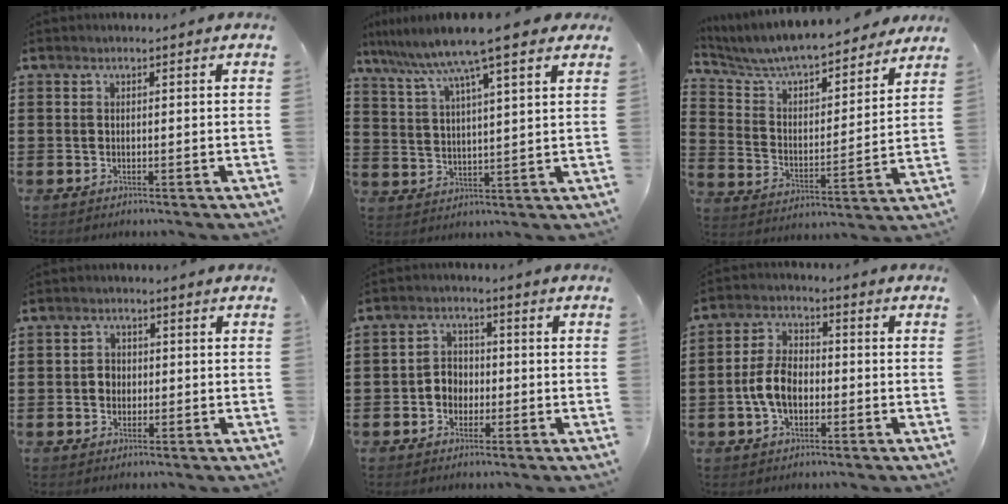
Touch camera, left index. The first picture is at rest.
{"total": 9.9, "force": [7.6, 0.5, 6.2], "torque": [-0.144, -0.029, 0.128]}
{"total": 6.9, "force": [6.7, 0.7, 1.8], "torque": [-0.069, -0.052, 0.111]}
{"total": 2.0, "force": [-0.2, 1.8, 0.7], "torque": [-0.021, 0.007, -0.007]}
{"total": 3.3, "force": [-1.3, 2.8, 1.2], "torque": [-0.032, 0.009, -0.030]}
{"total": 6.6, "force": [-1.6, 4.1, 5.0], "torque": [-0.124, 0.002, -0.037]}